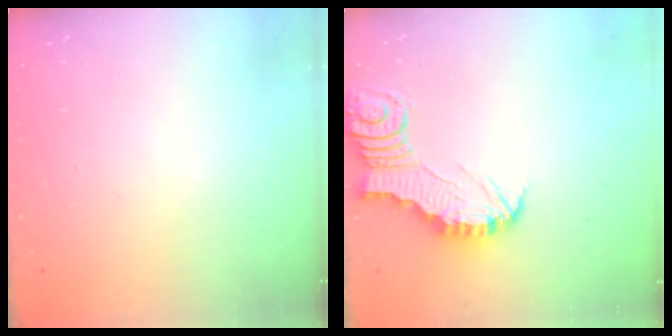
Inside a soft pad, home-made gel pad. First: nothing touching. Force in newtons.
{"total": 3.1, "press": 3.0, "slide": 0.4}